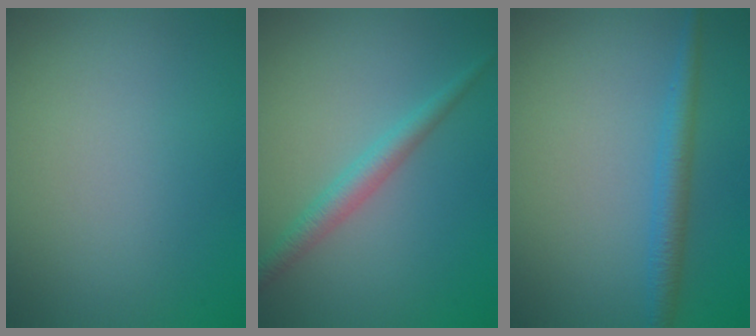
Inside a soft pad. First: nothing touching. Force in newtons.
{"total": 2.4, "press": 2.3, "slide": 0.2}
{"total": 2.4, "press": 2.4, "slide": 0.1}